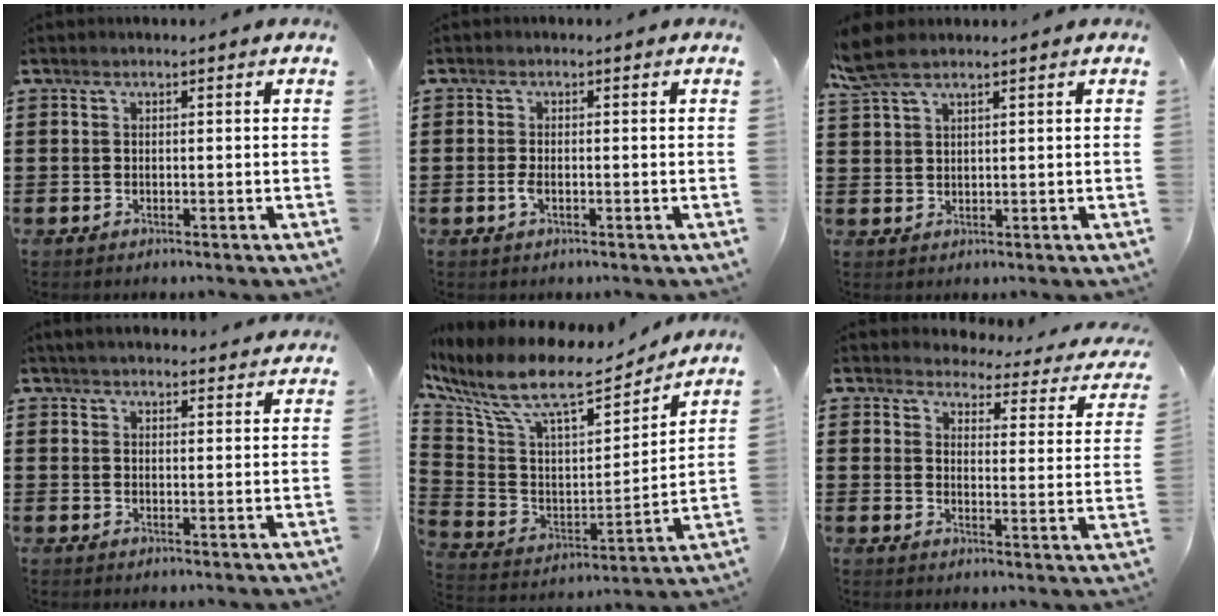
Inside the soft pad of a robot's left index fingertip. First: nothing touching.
{"total": 1.9, "force": [-0.8, 0.7, 1.6], "torque": [-0.044, -0.006, -0.019]}
{"total": 4.3, "force": [3.0, 1.2, 2.9], "torque": [-0.064, 0.006, 0.056]}
{"total": 3.0, "force": [3.0, 0.2, 0.6], "torque": [-0.020, -0.004, 0.056]}
{"total": 13.4, "force": [9.7, 3.9, 8.3], "torque": [-0.192, -0.052, 0.169]}
{"total": 3.3, "force": [3.2, 0.5, 0.5], "torque": [-0.032, -0.025, 0.051]}